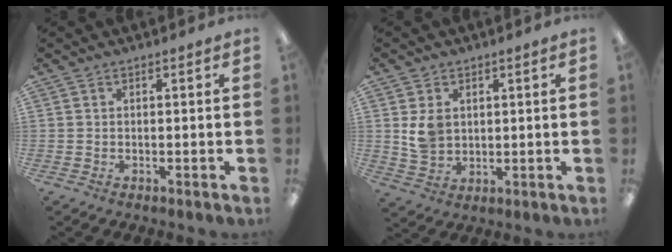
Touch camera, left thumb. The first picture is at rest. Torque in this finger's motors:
{"motor_torque": [0.59, 1.48, 0.66, -0.56, 0.02]}